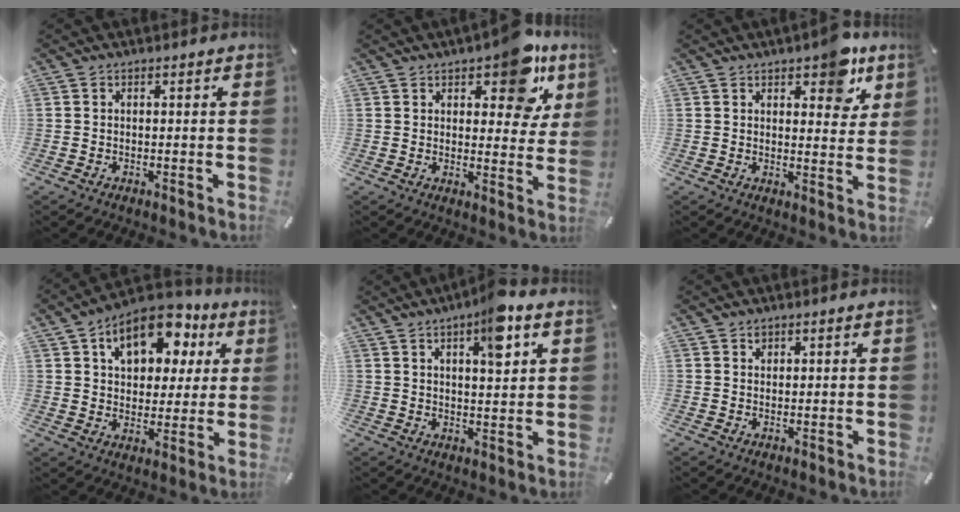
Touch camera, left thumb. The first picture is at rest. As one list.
[{"total": 12.2, "force": [7.6, 5.7, 7.6], "torque": [-0.078, -0.050, 0.126]}, {"total": 8.3, "force": [5.6, 3.9, 4.8], "torque": [-0.044, -0.032, 0.089]}, {"total": 14.2, "force": [6.9, 9.5, 7.9], "torque": [-0.120, -0.023, 0.124]}, {"total": 8.7, "force": [4.8, 2.5, 6.8], "torque": [-0.101, -0.020, 0.077]}, {"total": 1.0, "force": [0.8, 0.5, 0.3], "torque": [-0.006, -0.001, 0.016]}]